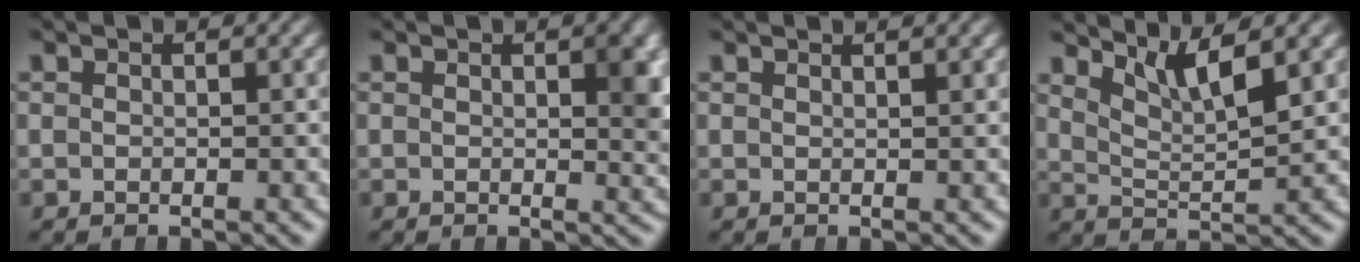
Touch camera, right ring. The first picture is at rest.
{"total": 2.4, "force": [0.5, 0.7, 2.2], "torque": [-0.024, -0.010, 0.008]}
{"total": 1.0, "force": [0.9, -0.5, 0.1], "torque": [0.000, -0.001, 0.015]}
{"total": 4.4, "force": [3.2, 0.9, 2.8], "torque": [-0.058, -0.009, 0.059]}